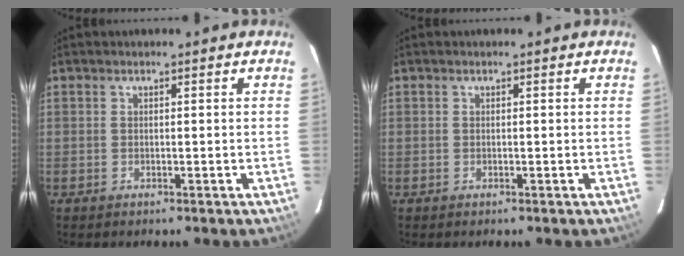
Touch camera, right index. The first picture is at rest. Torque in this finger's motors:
{"motor_torque": [-0.01, 0.01, 0.00, 0.00]}